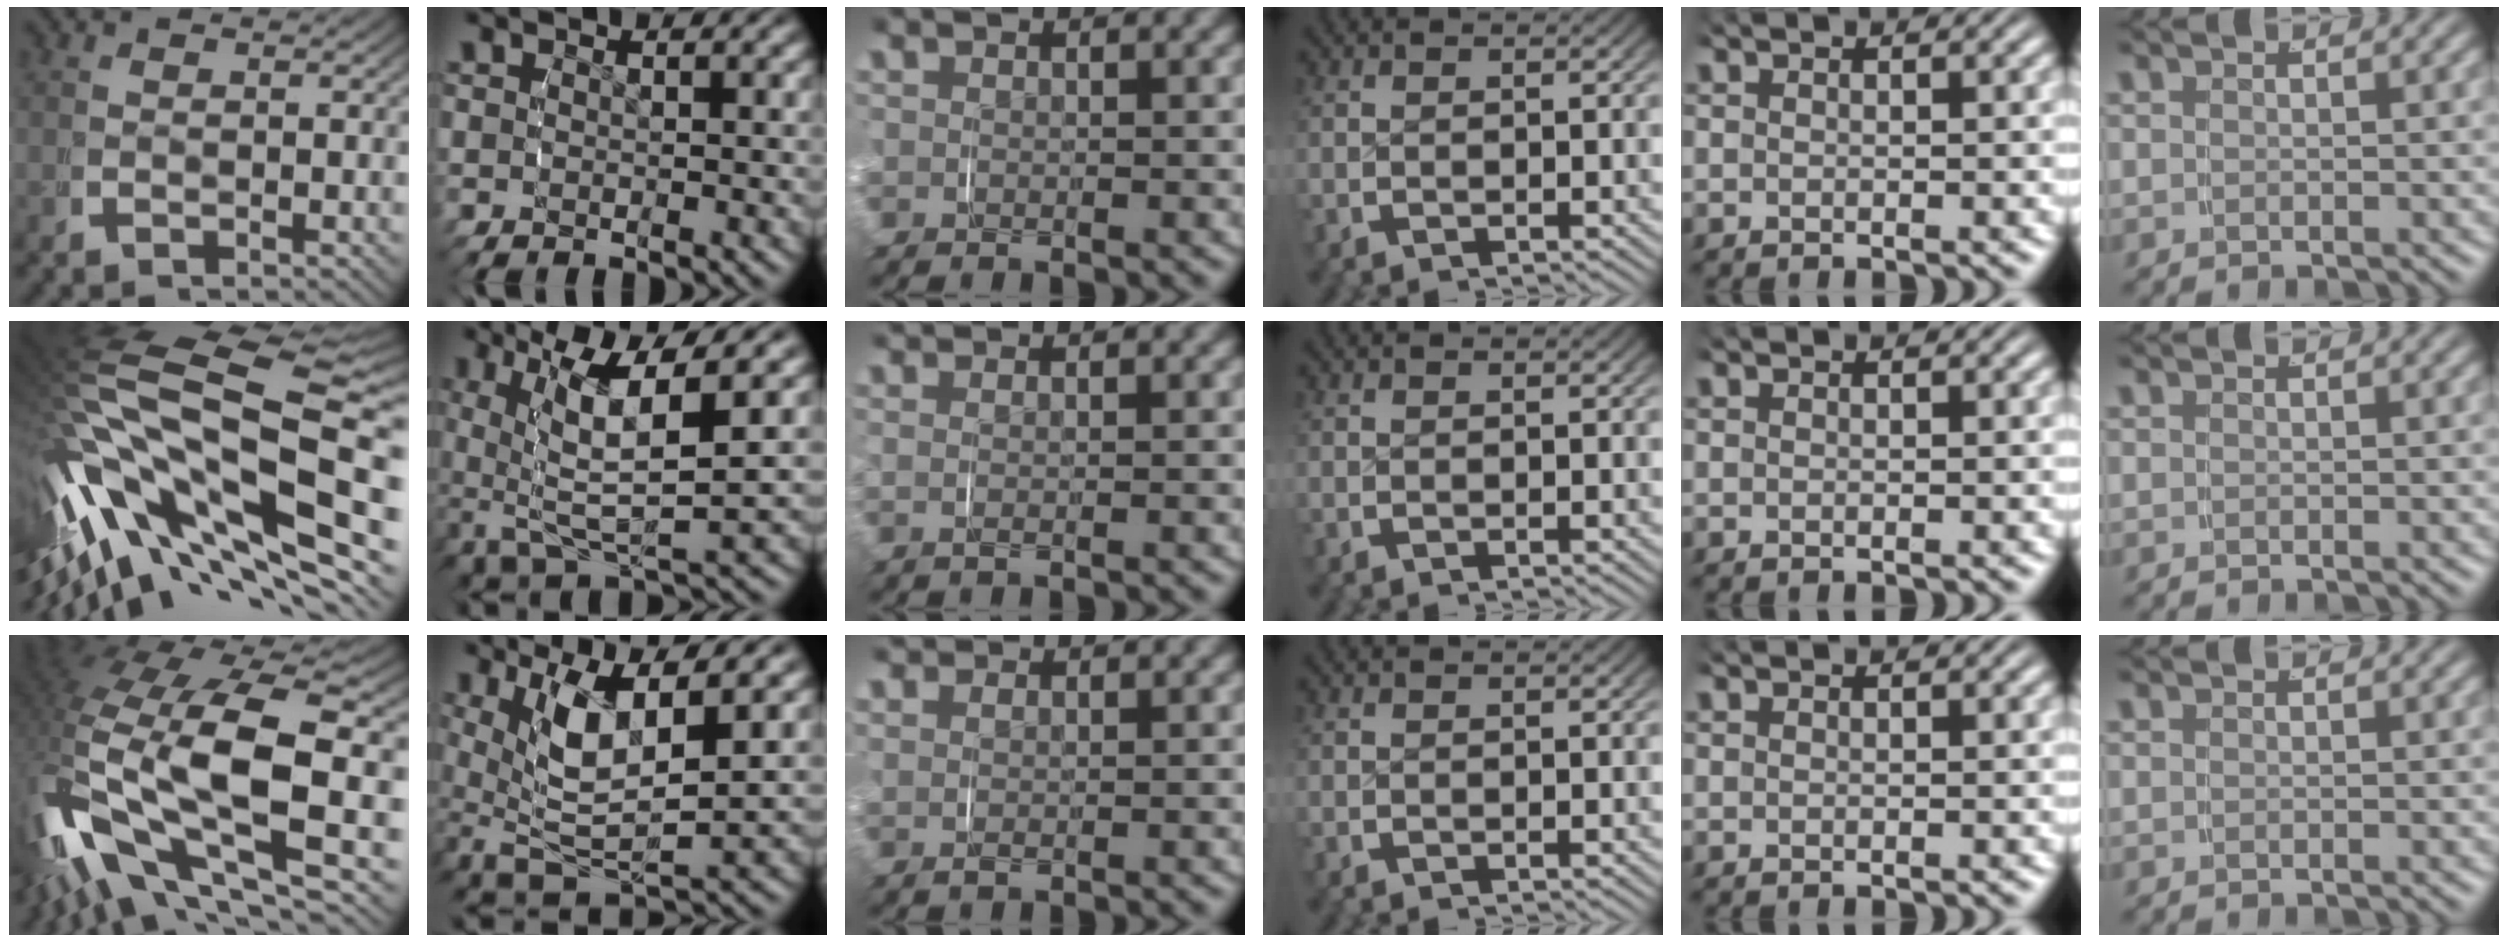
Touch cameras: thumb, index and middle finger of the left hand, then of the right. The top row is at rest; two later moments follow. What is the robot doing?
{"motion": "grasp_and_lifting", "object": "shoes"}